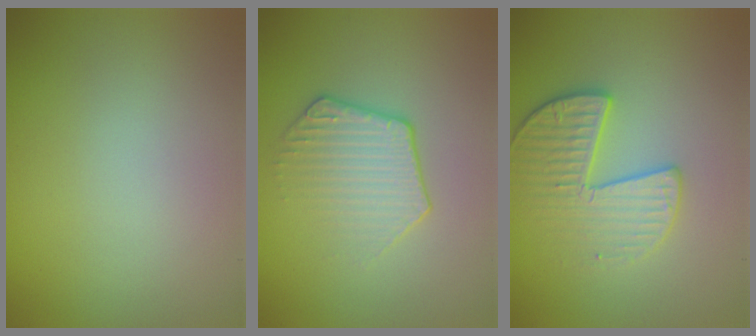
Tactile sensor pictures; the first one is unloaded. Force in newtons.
{"total": 2.7, "press": 2.2, "slide": 1.6}
{"total": 3.4, "press": 3.3, "slide": 1.0}